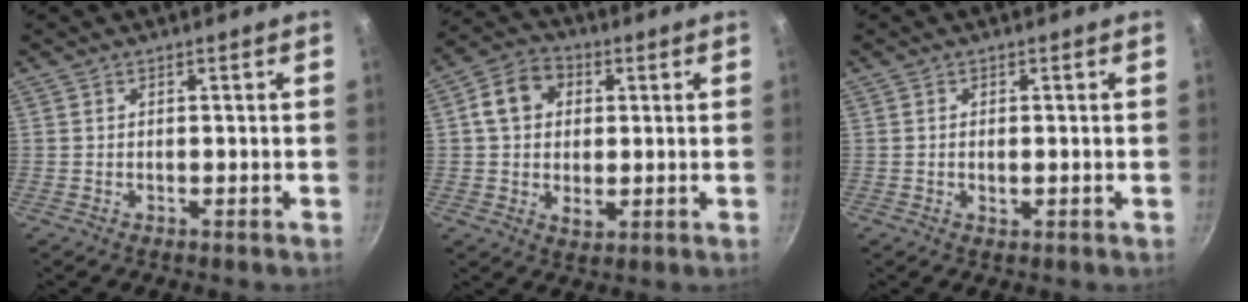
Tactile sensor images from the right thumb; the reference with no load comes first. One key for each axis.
{"total": 10.3, "fx": 2.2, "fy": 7.9, "fz": 6.1, "tx": -0.087, "ty": 0.003, "tz": 0.026}
{"total": 1.3, "fx": -0.1, "fy": 0.6, "fz": 1.1, "tx": -0.020, "ty": 0.001, "tz": -0.001}